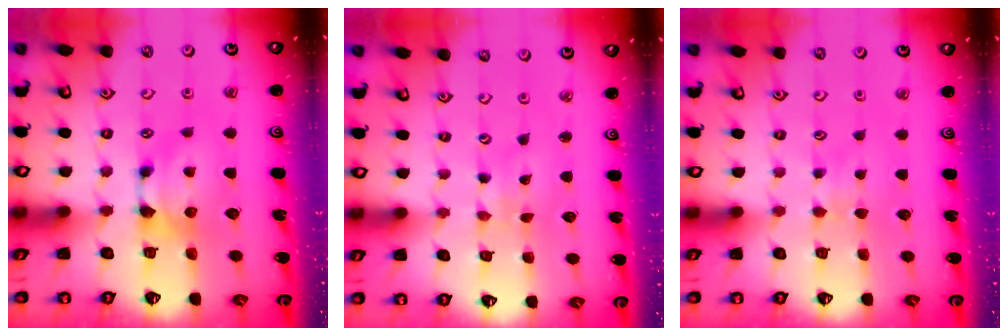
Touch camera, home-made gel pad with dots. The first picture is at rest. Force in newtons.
{"total": 5.2, "press": 5.2, "slide": 0.2}
{"total": 3.1, "press": 3.1, "slide": 0.3}